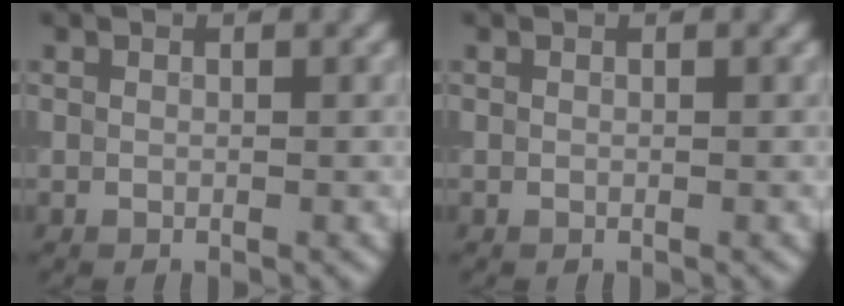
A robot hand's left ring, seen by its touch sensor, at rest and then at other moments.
{"total": 0.0}